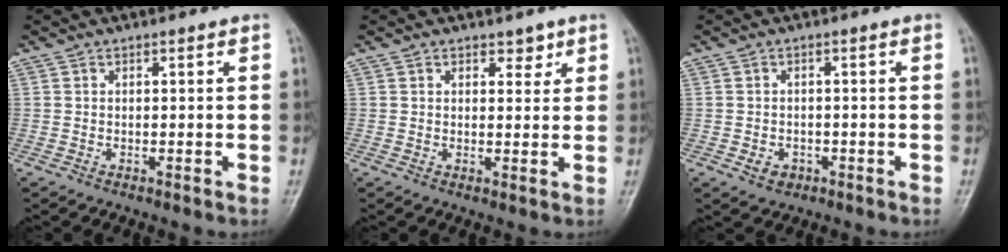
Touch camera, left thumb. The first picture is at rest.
{"total": 2.4, "force": [1.6, 1.6, 1.0], "torque": [0.006, -0.008, 0.020]}
{"total": 2.8, "force": [-1.1, 2.2, 1.2], "torque": [-0.011, 0.006, -0.012]}